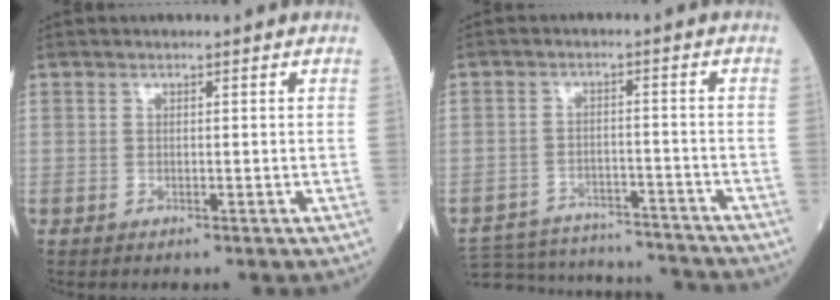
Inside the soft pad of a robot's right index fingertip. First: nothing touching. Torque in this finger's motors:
{"motor_torque": [-1.58, 0.04, -1.06, -0.21]}